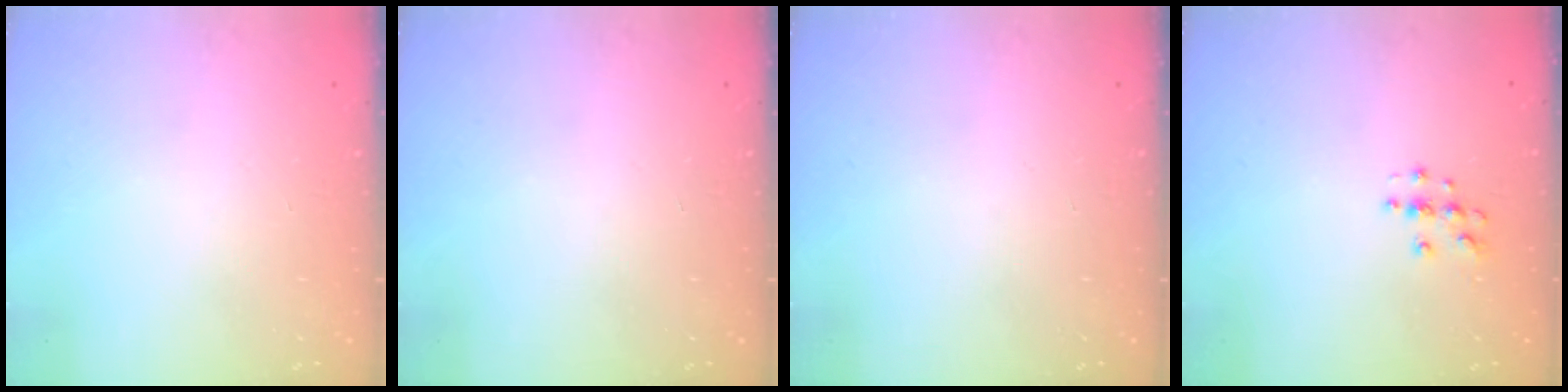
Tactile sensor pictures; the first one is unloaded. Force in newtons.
{"total": 0.0}
{"total": 0.0}
{"total": 4.5, "press": 4.5, "slide": 0.5}